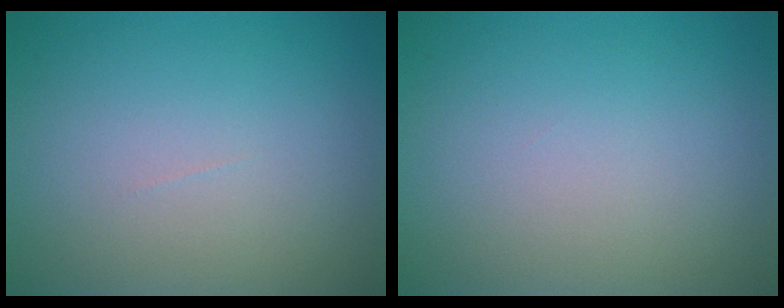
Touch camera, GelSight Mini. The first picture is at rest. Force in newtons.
{"total": 0.0}